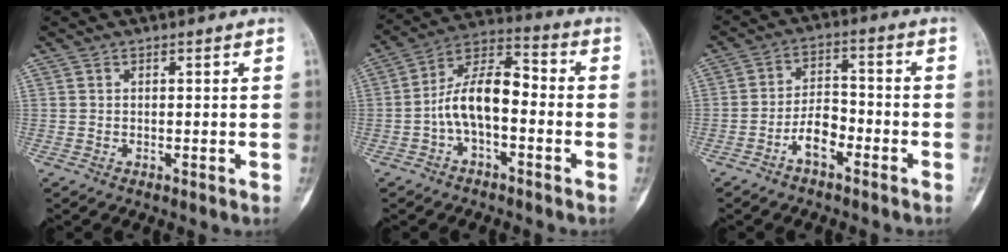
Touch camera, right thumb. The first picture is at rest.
{"total": 11.5, "force": [-2.2, 5.7, 9.7], "torque": [-0.167, 0.050, -0.051]}
{"total": 6.5, "force": [-3.6, 3.2, 4.4], "torque": [-0.071, 0.034, -0.068]}